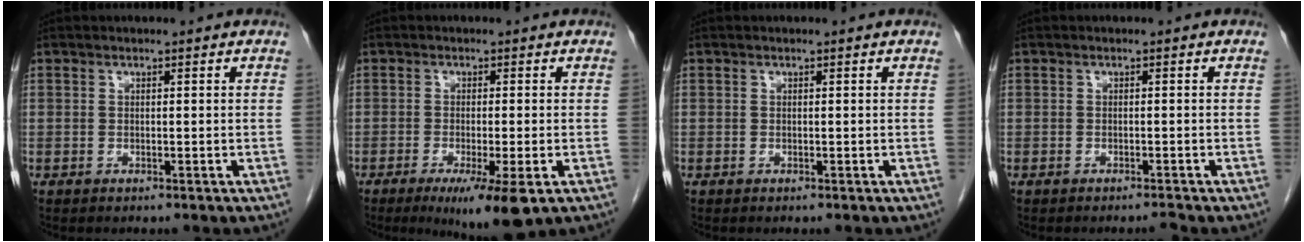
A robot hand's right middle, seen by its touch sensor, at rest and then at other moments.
{"total": 7.8, "force": [-4.3, 0.5, 6.5], "torque": [-0.100, -0.025, -0.062]}
{"total": 0.0}
{"total": 0.7, "force": [-0.7, -0.2, 0.2], "torque": [-0.003, -0.002, -0.009]}